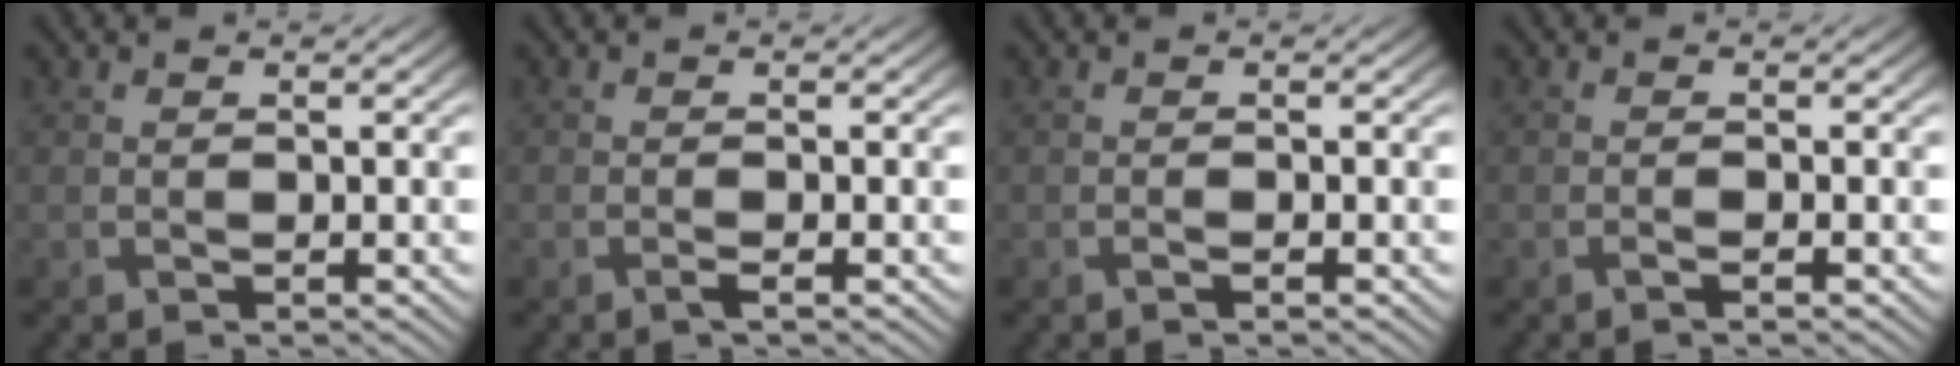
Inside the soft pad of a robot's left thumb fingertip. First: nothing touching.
{"total": 0.9, "force": [-0.4, 0.0, 0.7], "torque": [-0.015, -0.002, -0.009]}
{"total": 0.7, "force": [-0.3, 0.0, 0.6], "torque": [-0.012, -0.002, -0.007]}
{"total": 1.0, "force": [-0.5, 0.1, 0.9], "torque": [-0.015, -0.001, -0.012]}